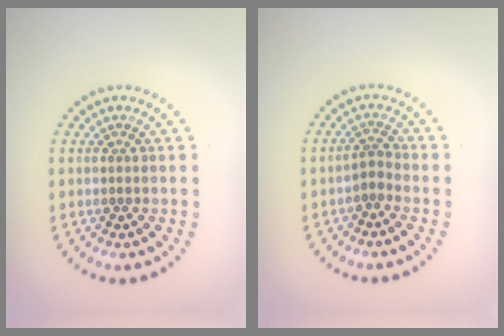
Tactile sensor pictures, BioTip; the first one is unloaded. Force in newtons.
{"total": 1.7, "press": 1.1, "slide": 1.3}